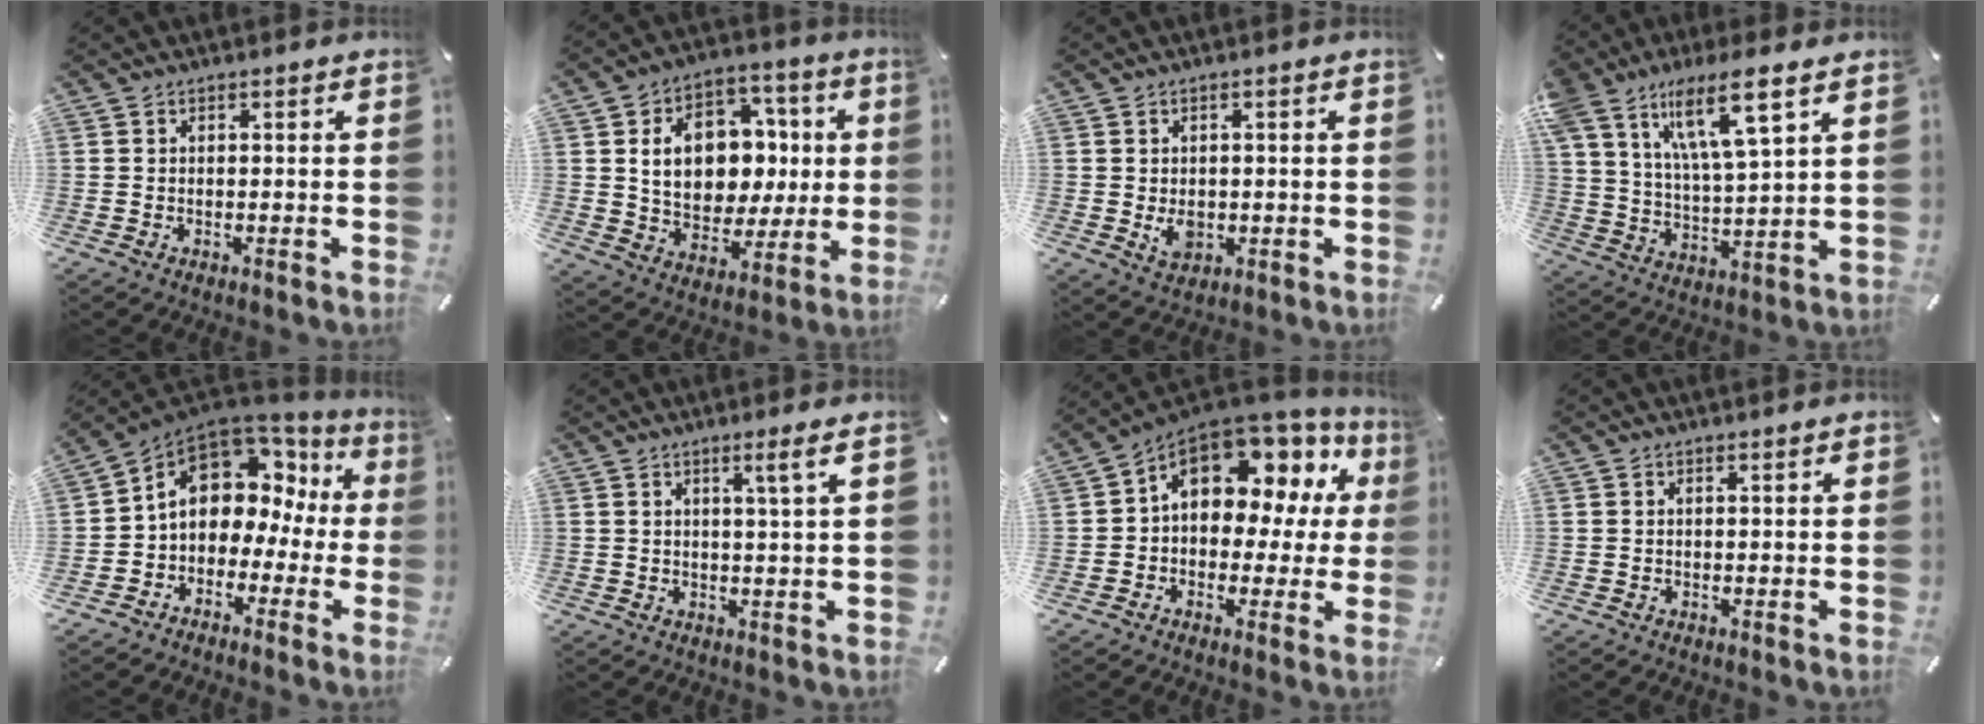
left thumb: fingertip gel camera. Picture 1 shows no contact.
{"total": 15.4, "force": [2.1, 12.6, 8.7], "torque": [-0.139, -0.003, 0.049]}
{"total": 4.0, "force": [-0.5, 3.1, 2.6], "torque": [-0.044, -0.002, -0.009]}
{"total": 13.2, "force": [8.7, 3.7, 9.2], "torque": [-0.186, -0.020, 0.153]}
{"total": 10.0, "force": [3.7, 7.7, 5.3], "torque": [-0.101, -0.019, 0.068]}
{"total": 4.8, "force": [2.3, -0.3, 4.2], "torque": [-0.078, -0.005, 0.033]}
{"total": 12.8, "force": [5.4, 8.5, 7.9], "torque": [-0.115, -0.039, 0.095]}
{"total": 0.6, "force": [0.3, -0.1, 0.5], "torque": [-0.006, 0.000, 0.005]}